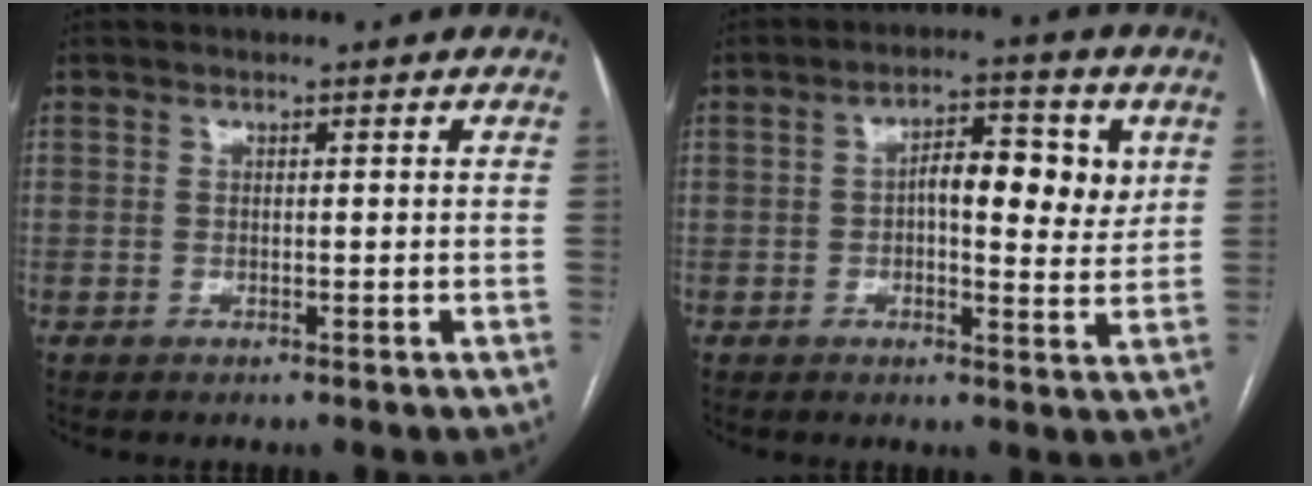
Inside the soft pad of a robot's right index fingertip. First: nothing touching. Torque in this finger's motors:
{"motor_torque": [0.28, 0.01, 0.17, 0.07]}